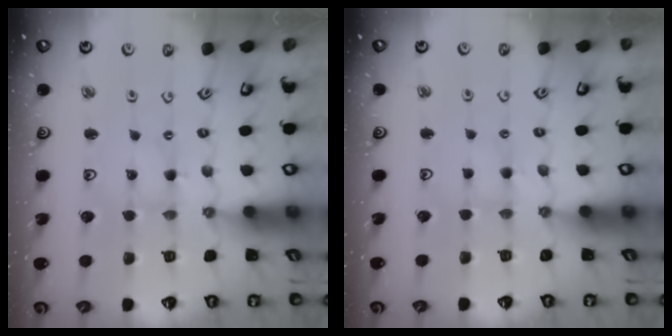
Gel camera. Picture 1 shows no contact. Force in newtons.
{"total": 2.0, "press": 1.9, "slide": 0.3}